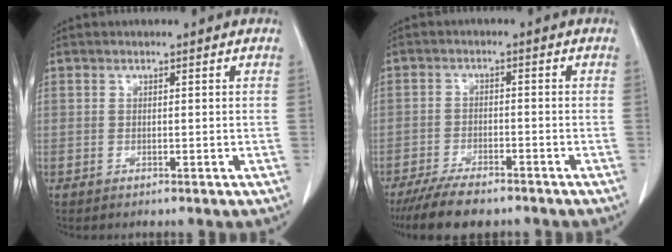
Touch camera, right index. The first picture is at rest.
{"total": 7.8, "force": [-6.4, 2.2, 3.9], "torque": [-0.065, -0.014, -0.106]}